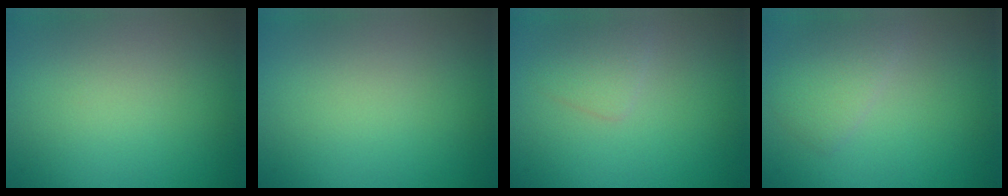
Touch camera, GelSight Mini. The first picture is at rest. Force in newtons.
{"total": 0.0}
{"total": 1.6, "press": 1.6, "slide": 0.1}
{"total": 2.2, "press": 2.2, "slide": 0.0}